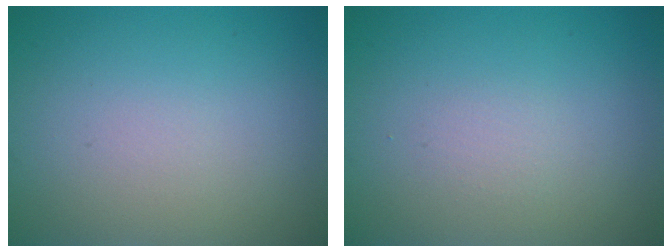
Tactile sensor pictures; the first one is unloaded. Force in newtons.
{"total": 0.8, "press": 0.8, "slide": 0.0}